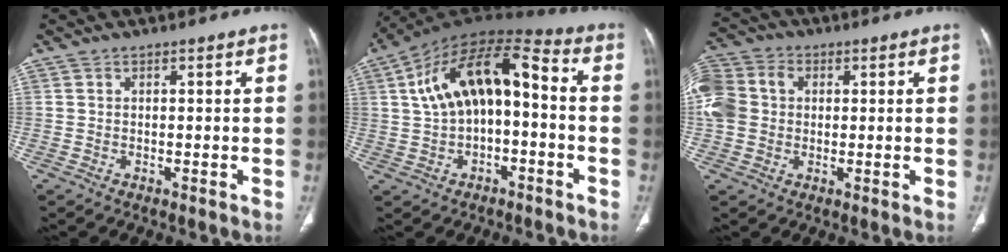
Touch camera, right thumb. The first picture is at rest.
{"total": 16.1, "force": [0.8, 8.4, 13.7], "torque": [-0.221, 0.056, 0.006]}
{"total": 13.2, "force": [1.8, 10.8, 7.3], "torque": [-0.181, 0.029, 0.030]}